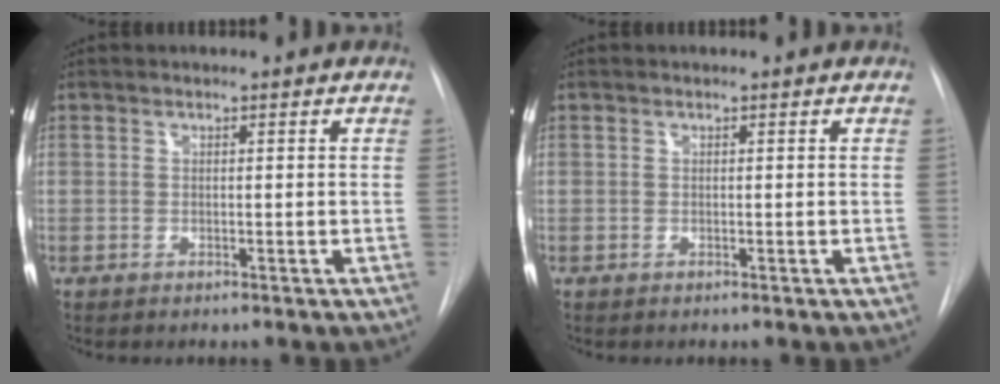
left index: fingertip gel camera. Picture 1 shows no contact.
{"total": 0.0}